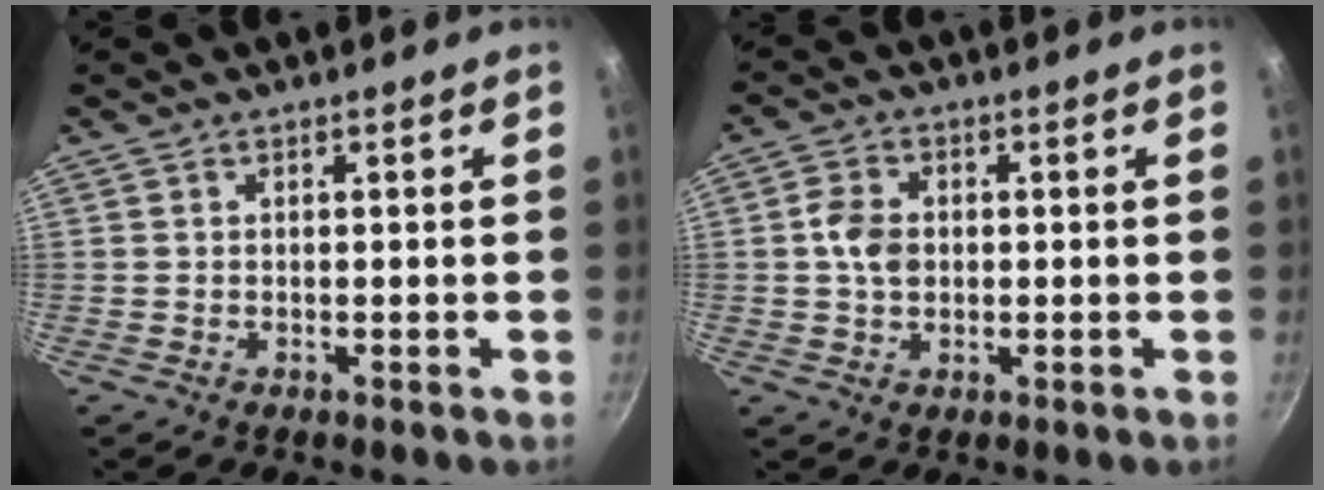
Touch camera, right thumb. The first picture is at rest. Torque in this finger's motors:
{"motor_torque": [0.73, 0.70, 0.64, 0.38, 0.00]}